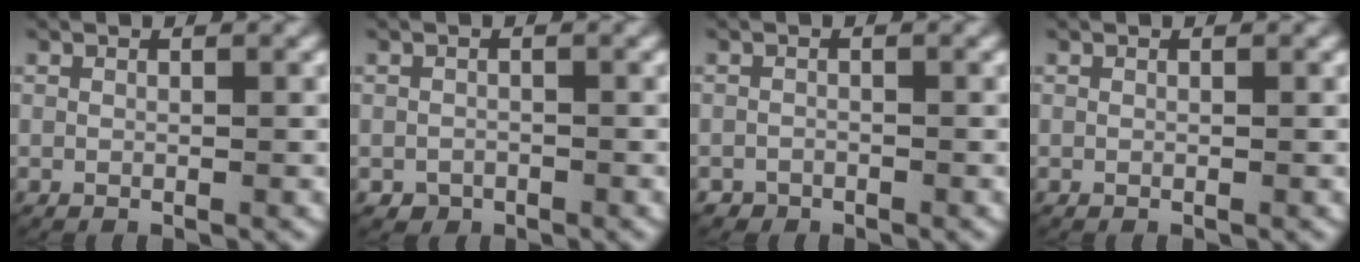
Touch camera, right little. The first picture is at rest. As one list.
[{"total": 2.0, "force": [-1.0, 1.7, 0.0], "torque": [-0.007, -0.011, -0.013]}, {"total": 1.6, "force": [-1.1, 1.1, -0.3], "torque": [-0.001, -0.010, -0.018]}, {"total": 0.0}]